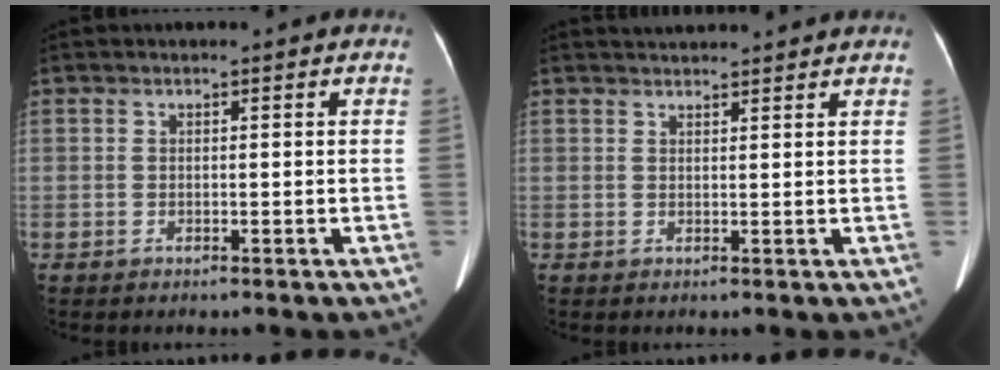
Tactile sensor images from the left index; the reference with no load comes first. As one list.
[{"total": 5.2, "force": [5.1, 0.2, 1.2], "torque": [-0.019, 0.032, 0.065]}]